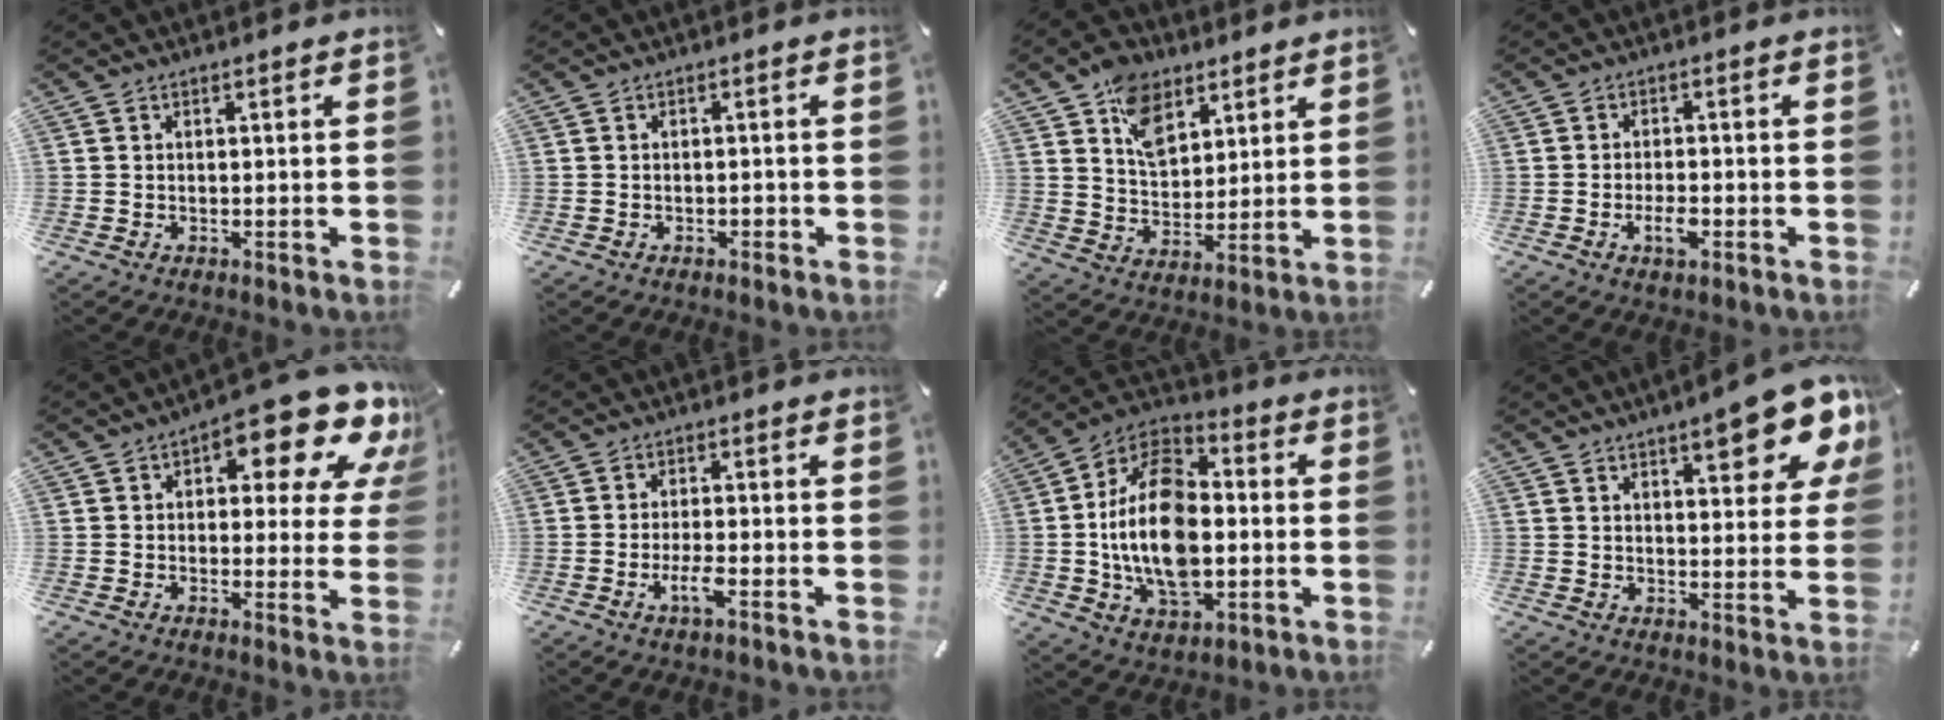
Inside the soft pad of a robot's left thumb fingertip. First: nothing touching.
{"total": 1.2, "force": [-0.8, 0.7, 0.5], "torque": [-0.012, 0.002, -0.017]}
{"total": 10.4, "force": [6.0, 7.2, 4.4], "torque": [-0.080, -0.018, 0.113]}
{"total": 4.2, "force": [-1.7, 1.8, 3.3], "torque": [-0.067, 0.005, -0.031]}
{"total": 15.4, "force": [8.6, 6.7, 10.9], "torque": [-0.139, -0.059, 0.138]}
{"total": 4.9, "force": [-2.1, 1.1, 4.3], "torque": [-0.089, -0.005, -0.038]}
{"total": 20.1, "force": [-2.1, 12.9, 15.2], "torque": [-0.309, 0.005, -0.044]}
{"total": 13.9, "force": [8.5, 5.0, 9.7], "torque": [-0.119, -0.049, 0.138]}